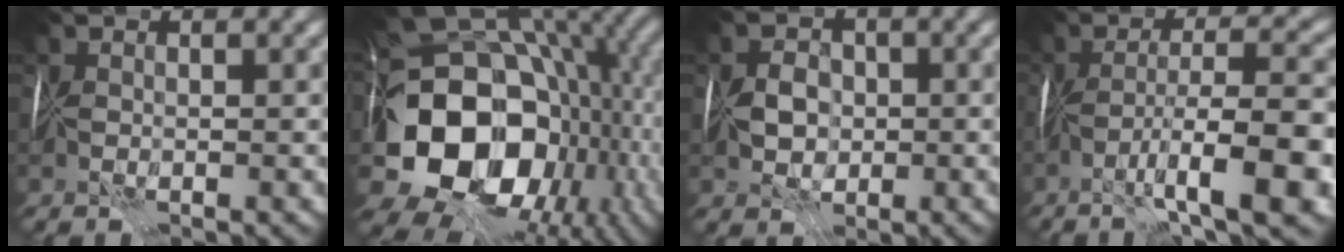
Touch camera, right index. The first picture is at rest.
{"total": 16.8, "force": [-3.2, 12.7, 10.6], "torque": [-0.187, -0.037, -0.037]}
{"total": 2.2, "force": [-0.6, 1.7, 1.4], "torque": [-0.014, 0.000, -0.016]}
{"total": 8.7, "force": [-4.2, 0.6, 7.7], "torque": [-0.111, -0.003, -0.069]}